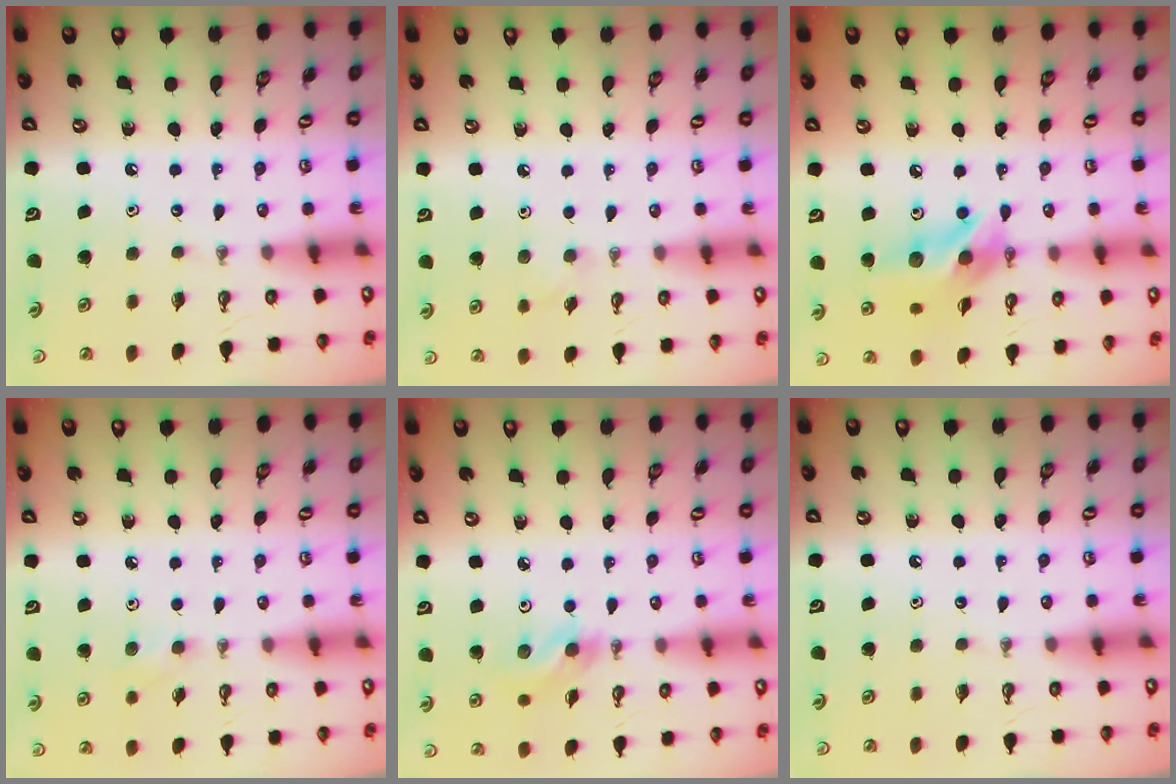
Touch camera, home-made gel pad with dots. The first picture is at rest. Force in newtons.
{"total": 5.4, "press": 4.8, "slide": 2.4}
{"total": 13.1, "press": 13.1, "slide": 0.8}
{"total": 6.2, "press": 5.8, "slide": 2.3}
{"total": 6.5, "press": 6.2, "slide": 2.0}
{"total": 0.0}